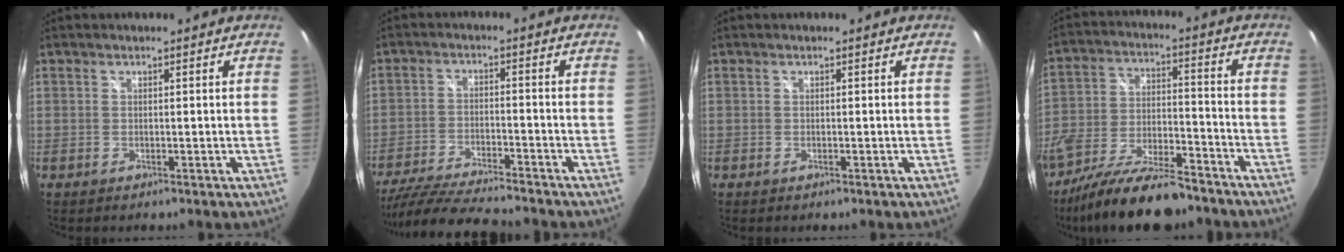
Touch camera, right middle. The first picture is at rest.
{"total": 15.2, "force": [-13.4, 1.8, 6.9], "torque": [-0.149, -0.024, -0.226]}
{"total": 0.0}
{"total": 17.7, "force": [-13.5, 5.2, 10.1], "torque": [-0.200, -0.033, -0.227]}